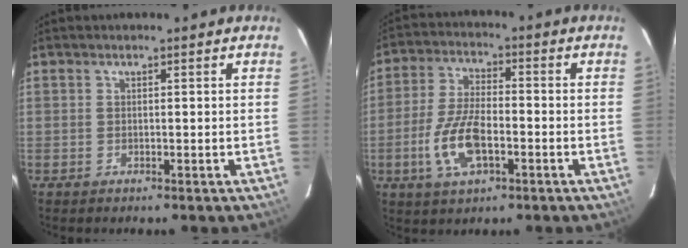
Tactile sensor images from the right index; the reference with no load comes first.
{"total": 10.6, "force": [-3.7, 4.4, 8.9], "torque": [-0.187, -0.002, -0.070]}